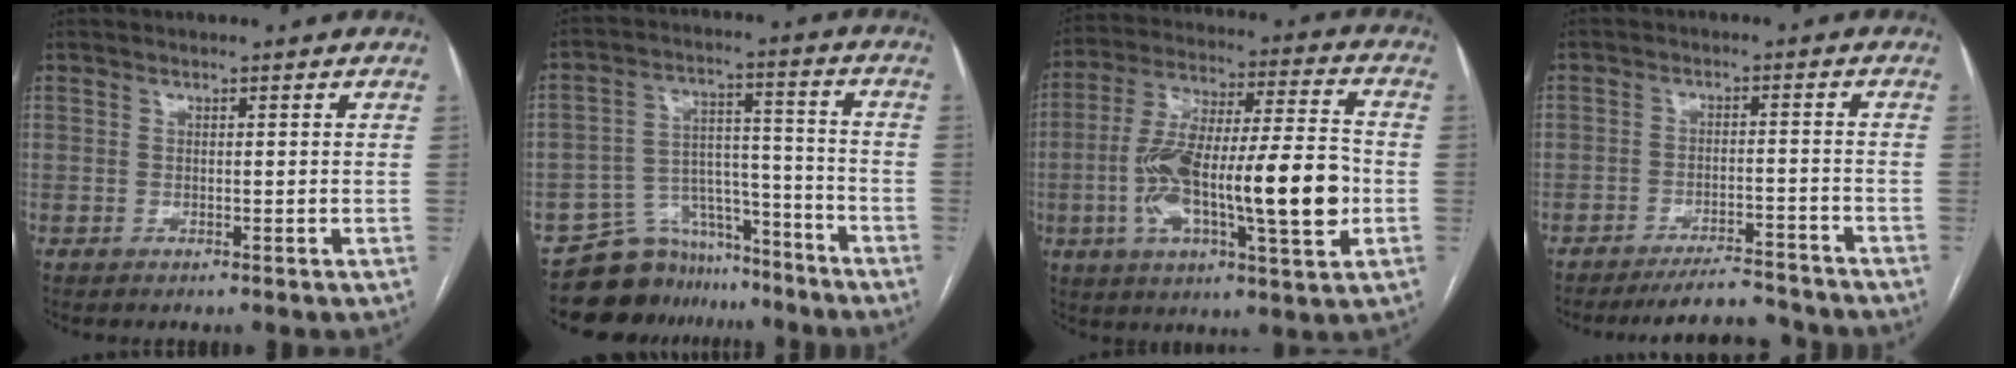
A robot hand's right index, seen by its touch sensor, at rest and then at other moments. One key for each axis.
{"total": 11.1, "fx": -9.8, "fy": 5.4, "fz": 0.2, "tx": 0.010, "ty": 0.066, "tz": -0.159}
{"total": 20.8, "fx": -3.8, "fy": 3.9, "fz": 20.1, "tx": -0.349, "ty": 0.018, "tz": -0.055}
{"total": 8.8, "fx": -8.5, "fy": 1.4, "fz": 1.5, "tx": -0.014, "ty": 0.007, "tz": -0.125}